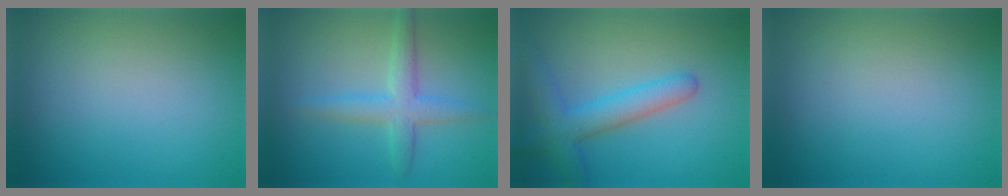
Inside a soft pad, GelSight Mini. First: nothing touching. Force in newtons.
{"total": 3.3, "press": 3.3, "slide": 0.1}
{"total": 4.4, "press": 4.4, "slide": 0.1}
{"total": 0.0}